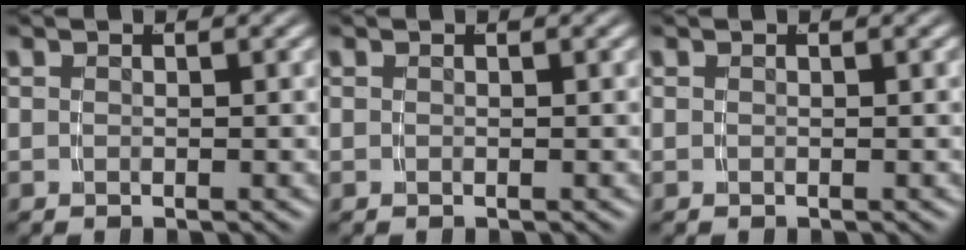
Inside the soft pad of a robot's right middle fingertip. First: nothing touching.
{"total": 0.0}
{"total": 0.0}